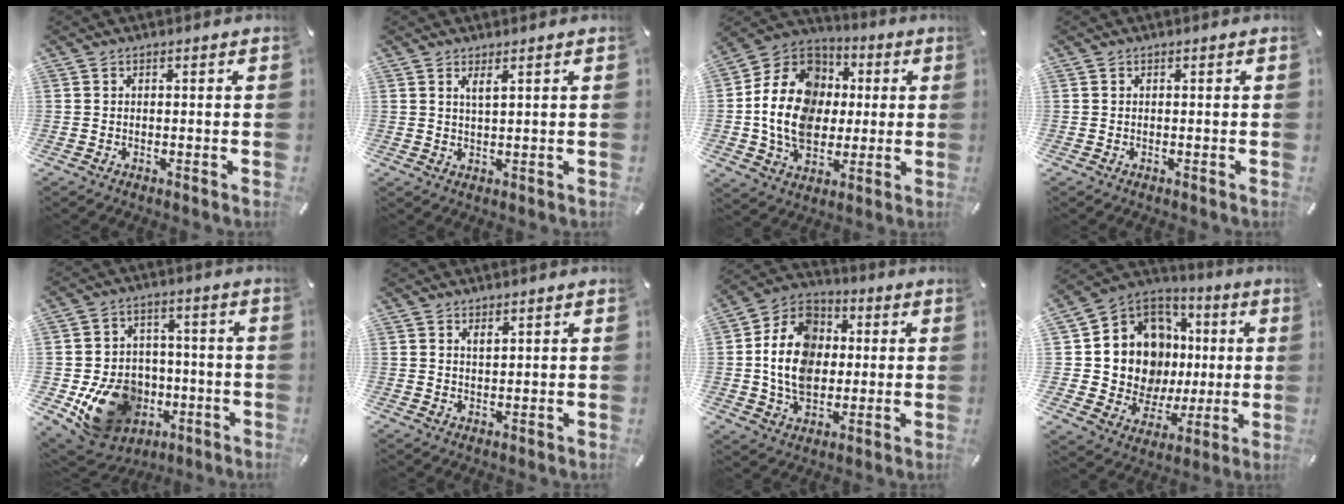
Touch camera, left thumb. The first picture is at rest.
{"total": 2.5, "force": [1.6, 0.4, 1.9], "torque": [-0.039, 0.000, 0.027]}
{"total": 18.6, "force": [0.1, 15.2, 10.8], "torque": [-0.236, 0.012, 0.004]}
{"total": 0.0}
{"total": 17.0, "force": [-5.4, 13.8, 8.4], "torque": [-0.138, 0.030, -0.074]}
{"total": 1.8, "force": [1.4, 0.8, 0.9], "torque": [-0.010, -0.005, 0.025]}
{"total": 14.7, "force": [0.0, 11.8, 8.7], "torque": [-0.195, 0.021, 0.001]}
{"total": 14.8, "force": [1.8, 13.4, 5.9], "torque": [-0.122, -0.039, 0.053]}